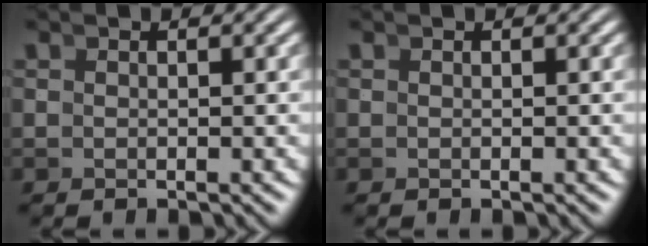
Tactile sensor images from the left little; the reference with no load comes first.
{"total": 0.0}